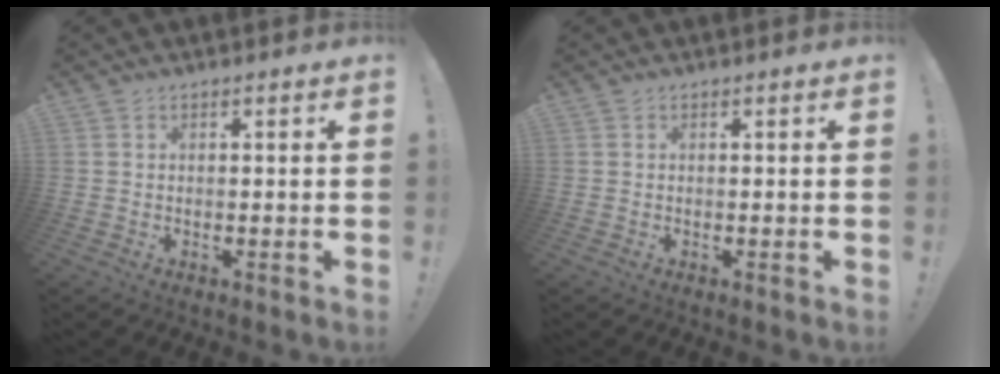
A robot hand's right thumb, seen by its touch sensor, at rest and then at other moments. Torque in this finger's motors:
{"motor_torque": [-0.01, -0.01, 0.02, -0.01, 0.00]}